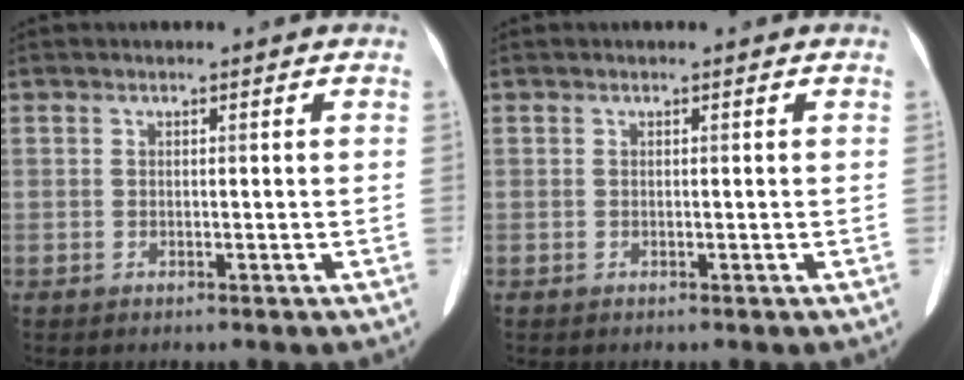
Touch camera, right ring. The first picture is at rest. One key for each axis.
{"total": 0.0}